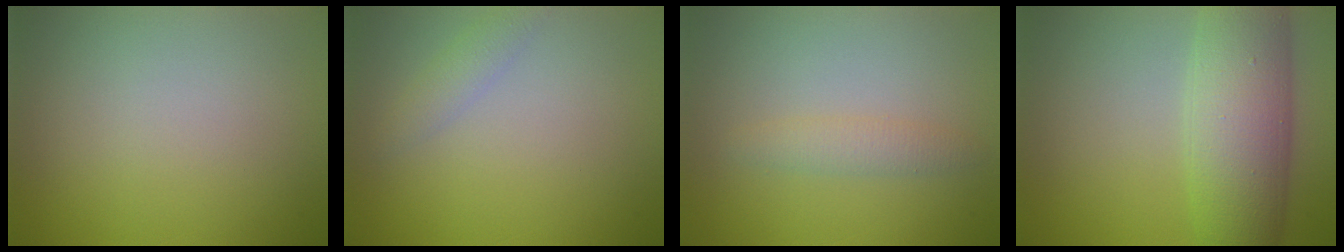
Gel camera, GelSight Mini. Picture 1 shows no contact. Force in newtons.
{"total": 1.5, "press": 1.5, "slide": 0.0}
{"total": 1.6, "press": 1.6, "slide": 0.1}
{"total": 8.4, "press": 8.4, "slide": 0.2}